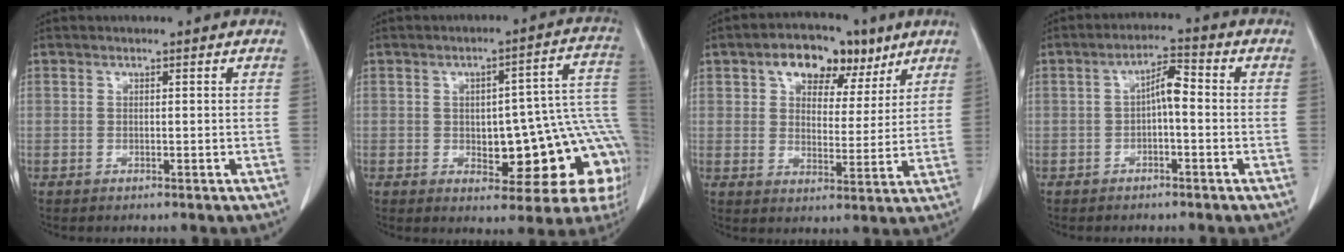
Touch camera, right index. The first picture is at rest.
{"total": 17.2, "force": [-3.7, 6.3, 15.6], "torque": [-0.109, 0.046, -0.030]}
{"total": 10.4, "force": [5.9, 6.2, 6.0], "torque": [-0.087, 0.025, 0.093]}
{"total": 4.3, "force": [-0.4, 1.2, 4.1], "torque": [-0.069, 0.018, -0.008]}